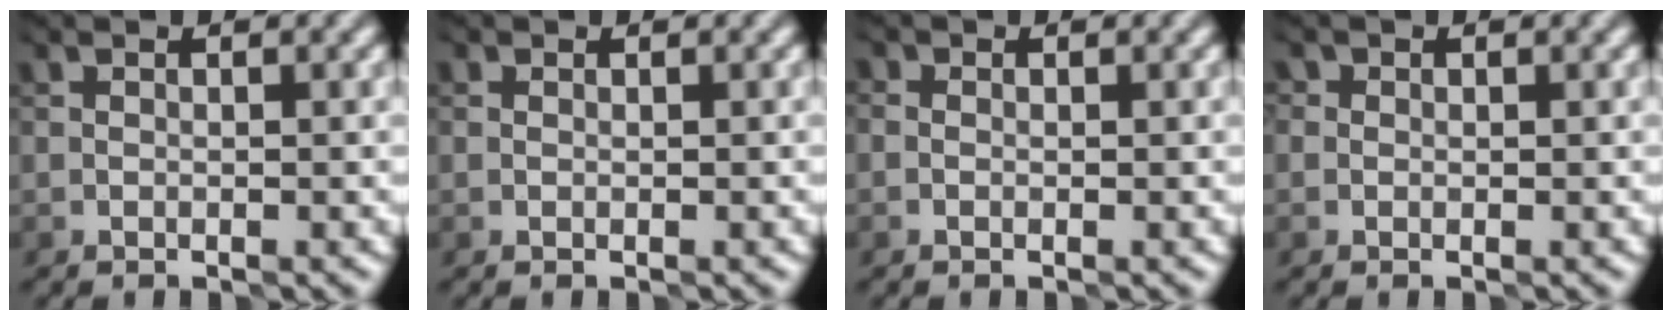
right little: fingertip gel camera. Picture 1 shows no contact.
{"total": 0.6, "force": [0.4, 0.4, 0.2], "torque": [-0.001, -0.002, 0.002]}
{"total": 0.6, "force": [0.1, 0.6, 0.1], "torque": [0.009, -0.003, -0.013]}
{"total": 0.6, "force": [0.2, 0.6, -0.1], "torque": [0.008, -0.001, -0.008]}